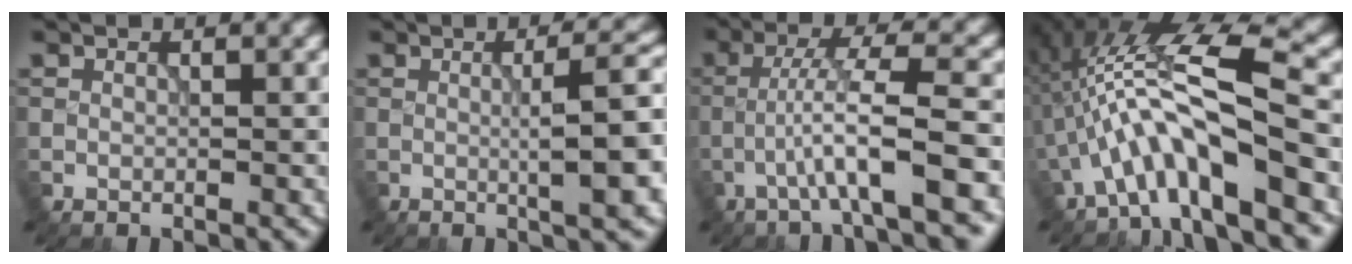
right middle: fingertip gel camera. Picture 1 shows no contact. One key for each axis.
{"total": 7.1, "fx": -0.1, "fy": 1.5, "fz": 7.0, "tx": -0.090, "ty": 0.005, "tz": -0.001}
{"total": 7.2, "fx": -2.9, "fy": 0.8, "fz": 6.6, "tx": -0.109, "ty": 0.017, "tz": -0.054}
{"total": 8.7, "fx": -3.0, "fy": 2.1, "fz": 7.9, "tx": -0.137, "ty": 0.022, "tz": -0.058}